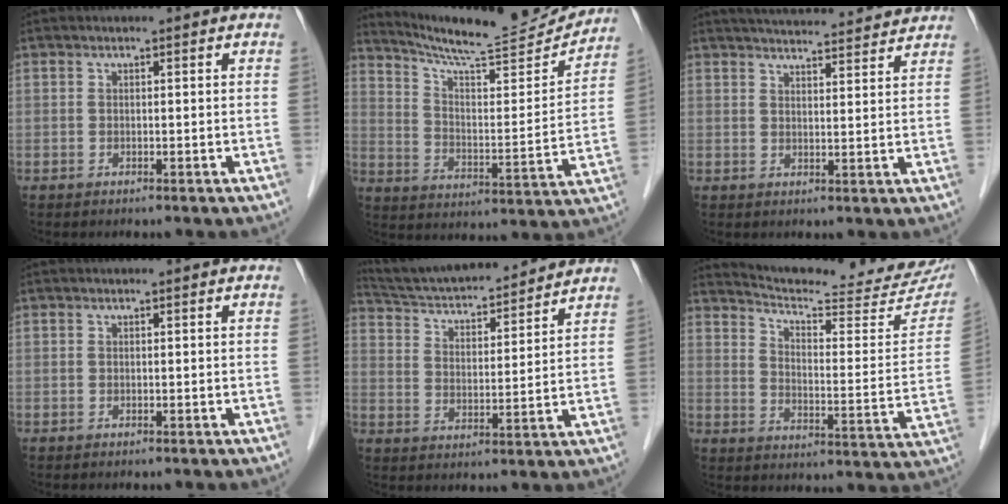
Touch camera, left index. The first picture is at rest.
{"total": 18.9, "force": [18.0, 1.0, 5.9], "torque": [-0.102, -0.041, 0.261]}
{"total": 15.1, "force": [14.3, 1.6, 4.6], "torque": [-0.070, 0.026, 0.188]}
{"total": 0.0}
{"total": 18.5, "force": [17.2, 2.6, 6.5], "torque": [-0.111, 0.023, 0.267]}
{"total": 22.6, "force": [21.3, 1.7, 7.4], "torque": [-0.109, -0.079, 0.268]}